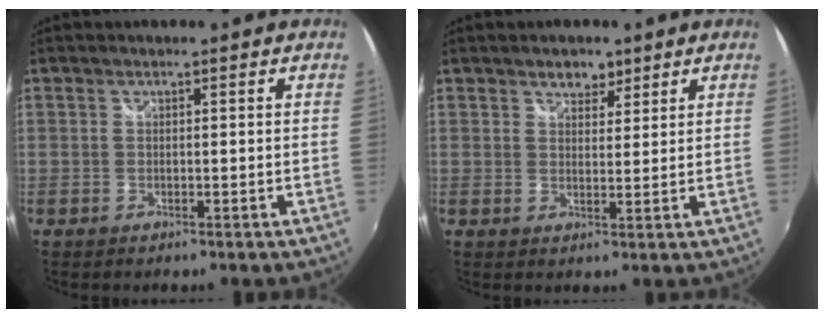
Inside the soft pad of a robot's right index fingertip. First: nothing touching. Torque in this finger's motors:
{"motor_torque": [0.04, 0.05, 0.04, 0.02]}